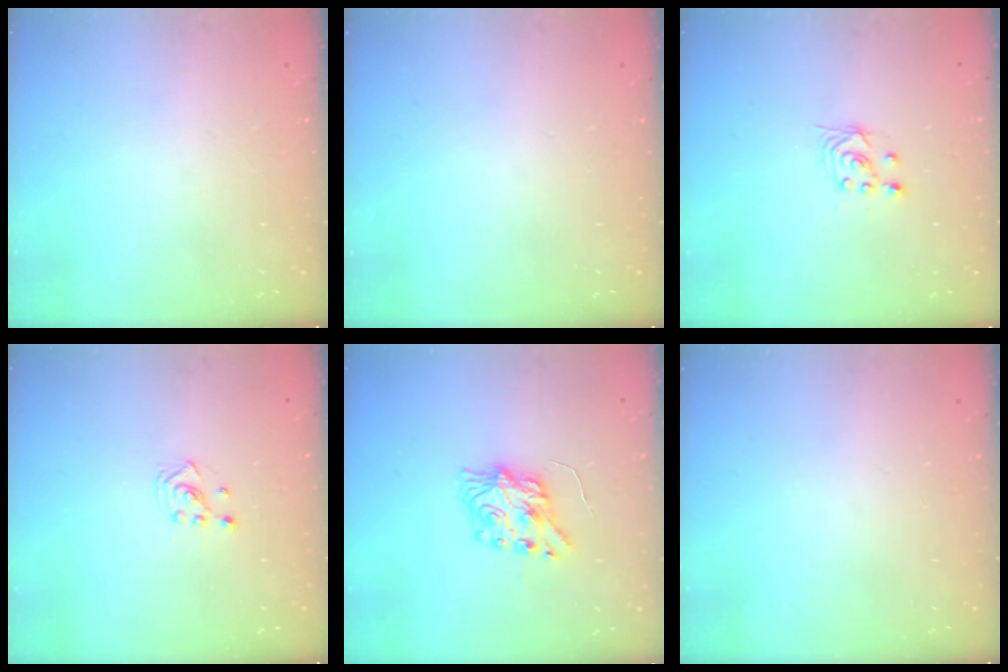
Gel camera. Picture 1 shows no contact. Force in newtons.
{"total": 0.0}
{"total": 2.8, "press": 2.4, "slide": 1.4}
{"total": 2.5, "press": 2.4, "slide": 0.8}
{"total": 7.7, "press": 7.7, "slide": 0.8}
{"total": 0.0}